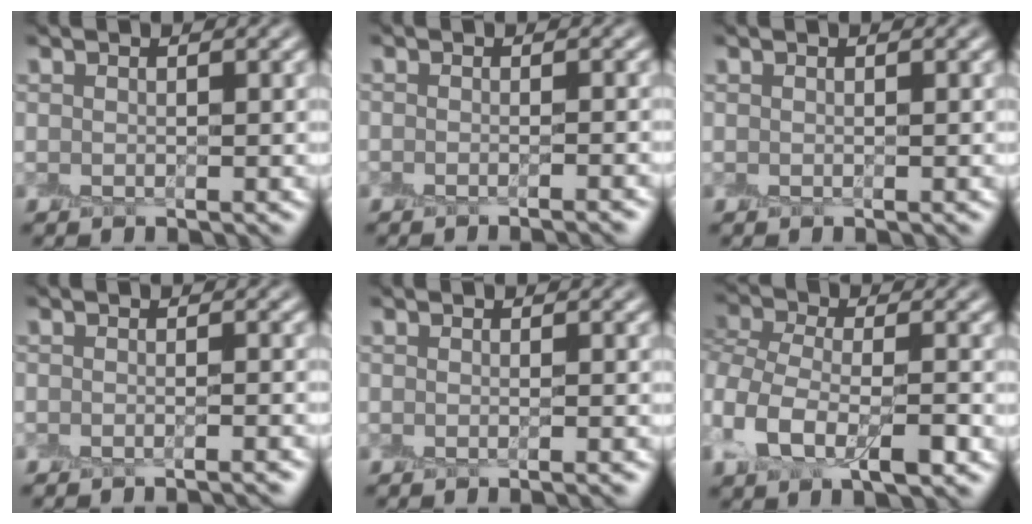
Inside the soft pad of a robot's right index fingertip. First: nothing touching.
{"total": 1.6, "force": [-1.3, 0.1, 0.9], "torque": [-0.003, -0.004, -0.017]}
{"total": 0.0}
{"total": 2.8, "force": [-2.7, 0.2, 0.9], "torque": [-0.006, 0.007, -0.032]}
{"total": 1.3, "force": [-1.1, 0.0, 0.7], "torque": [-0.005, -0.006, -0.015]}
{"total": 6.8, "force": [-2.5, 3.8, 5.1], "torque": [-0.117, 0.002, -0.056]}